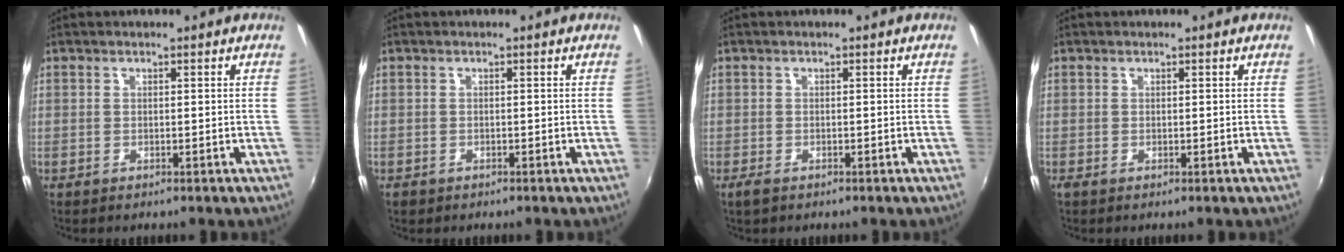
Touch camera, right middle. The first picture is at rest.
{"total": 1.2, "force": [-0.9, 0.8, 0.3], "torque": [-0.011, -0.002, -0.014]}
{"total": 1.9, "force": [-1.4, 0.8, 1.0], "torque": [-0.022, -0.006, -0.025]}
{"total": 0.0}